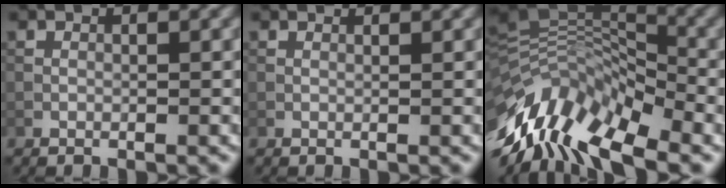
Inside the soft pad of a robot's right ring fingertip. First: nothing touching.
{"total": 0.7, "force": [0.6, 0.0, 0.4], "torque": [-0.014, -0.001, 0.006]}
{"total": 12.9, "force": [-5.9, 6.6, 9.4], "torque": [-0.197, 0.019, -0.119]}